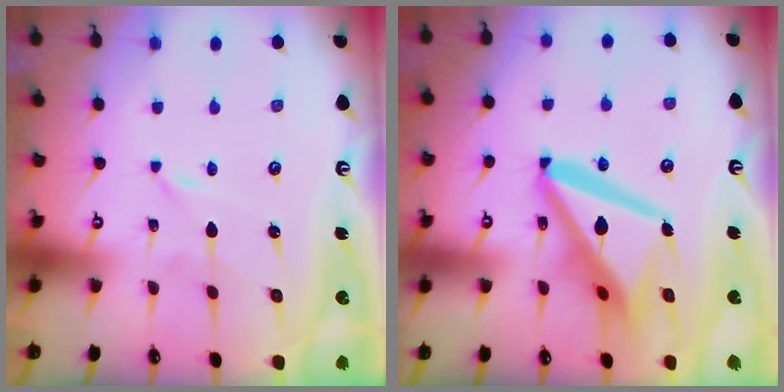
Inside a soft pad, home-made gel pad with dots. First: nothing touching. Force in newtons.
{"total": 17.6, "press": 17.4, "slide": 2.1}